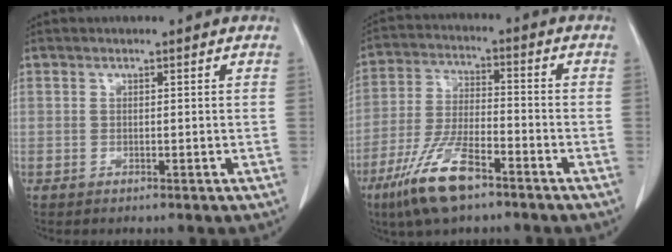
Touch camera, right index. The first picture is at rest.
{"total": 11.4, "force": [-7.3, 3.0, 8.2], "torque": [-0.172, -0.016, -0.138]}